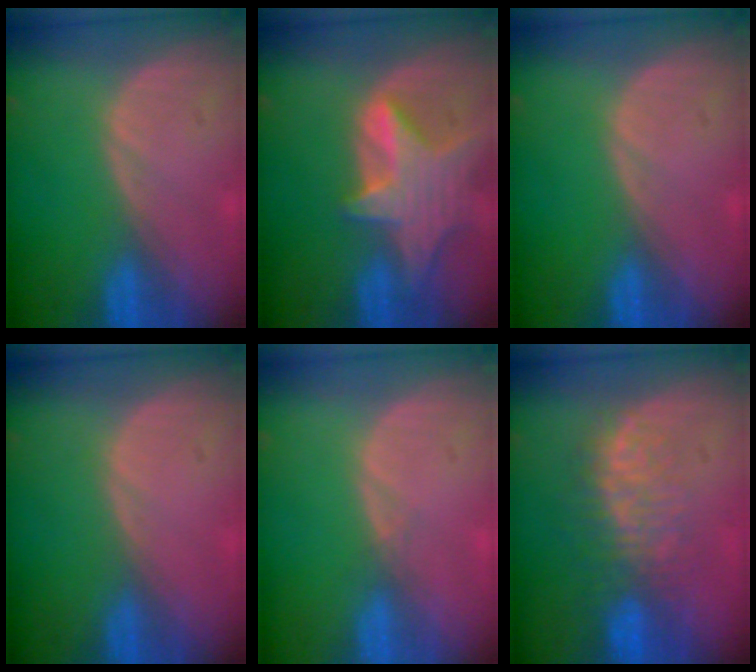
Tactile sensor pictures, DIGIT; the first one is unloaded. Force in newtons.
{"total": 8.1, "press": 7.4, "slide": 3.4}
{"total": 0.0}
{"total": 0.0}
{"total": 0.6, "press": 0.6, "slide": 0.2}
{"total": 8.3, "press": 7.6, "slide": 3.4}